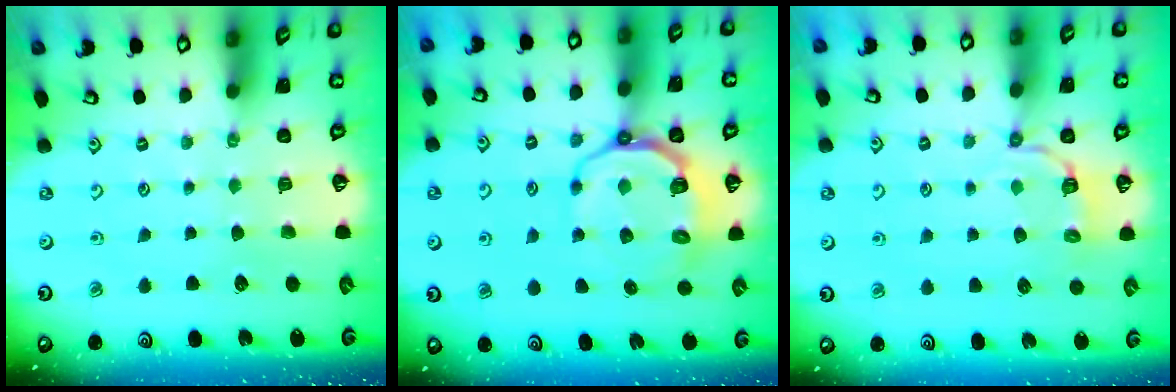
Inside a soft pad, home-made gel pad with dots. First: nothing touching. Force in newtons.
{"total": 9.6, "press": 9.1, "slide": 3.1}
{"total": 3.7, "press": 3.0, "slide": 2.1}